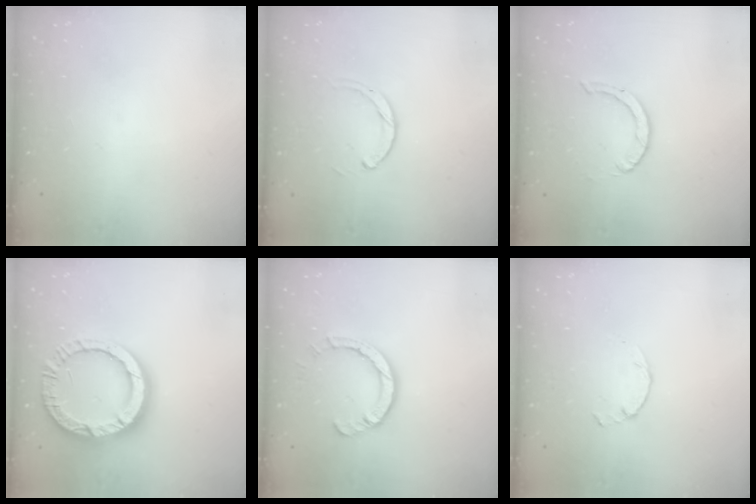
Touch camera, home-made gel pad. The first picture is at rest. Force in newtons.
{"total": 2.3, "press": 2.3, "slide": 0.3}
{"total": 0.9, "press": 0.9, "slide": 0.1}
{"total": 19.2, "press": 19.1, "slide": 1.9}
{"total": 5.5, "press": 5.5, "slide": 0.4}
{"total": 0.8, "press": 0.7, "slide": 0.2}